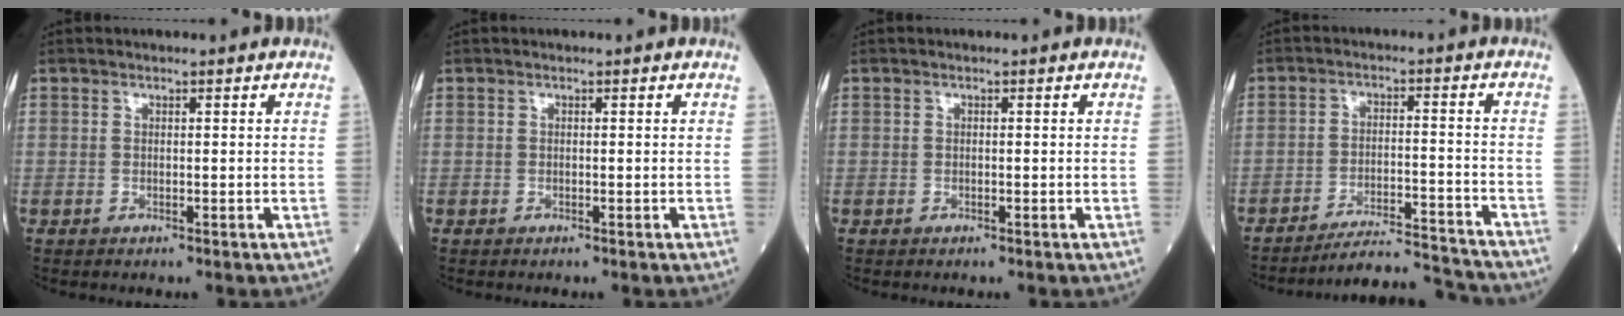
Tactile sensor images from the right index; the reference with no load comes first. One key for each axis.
{"total": 0.0}
{"total": 0.0}
{"total": 11.8, "fx": -11.7, "fy": 0.1, "fz": 1.4, "tx": -0.024, "ty": 0.015, "tz": -0.184}